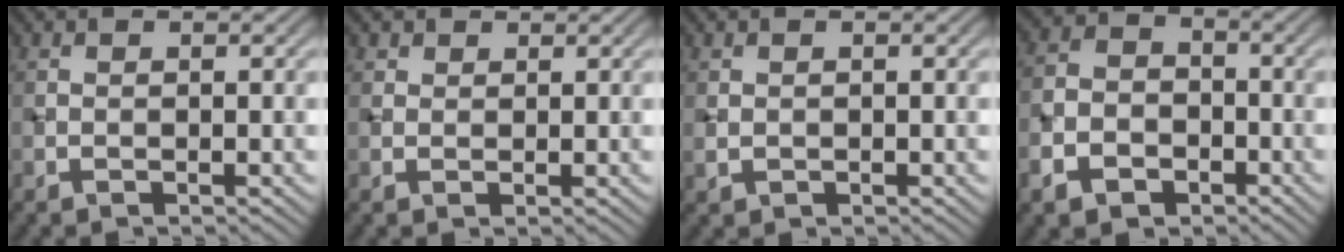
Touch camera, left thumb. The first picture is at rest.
{"total": 1.5, "force": [1.0, 1.1, 0.3], "torque": [-0.005, 0.002, 0.019]}
{"total": 1.0, "force": [0.0, 0.8, 0.5], "torque": [-0.012, -0.004, 0.005]}
{"total": 6.3, "force": [-3.4, 4.5, 2.8], "torque": [-0.073, -0.008, -0.076]}